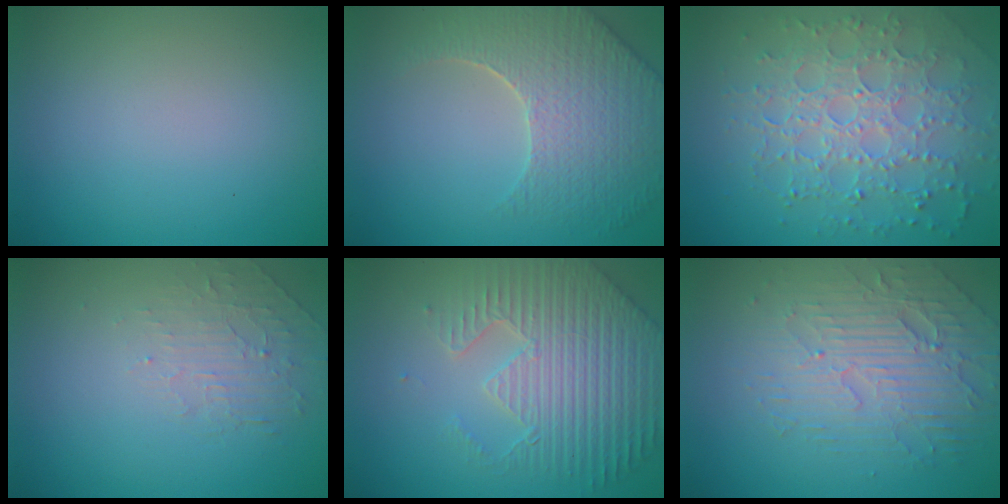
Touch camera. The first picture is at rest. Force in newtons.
{"total": 6.3, "press": 5.2, "slide": 3.6}
{"total": 7.2, "press": 5.2, "slide": 4.9}
{"total": 1.9, "press": 0.6, "slide": 1.8}
{"total": 6.7, "press": 5.3, "slide": 4.2}
{"total": 4.5, "press": 3.9, "slide": 2.2}